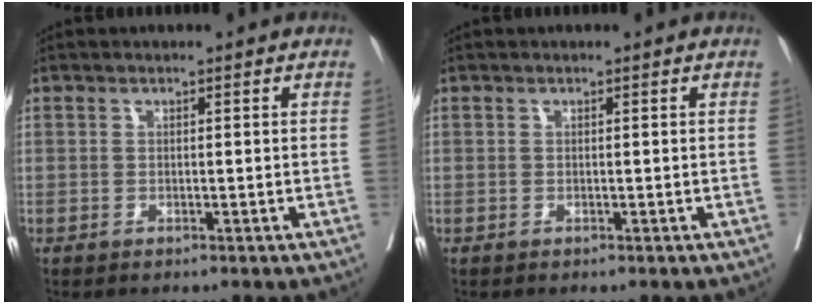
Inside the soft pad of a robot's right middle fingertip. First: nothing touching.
{"total": 0.0}